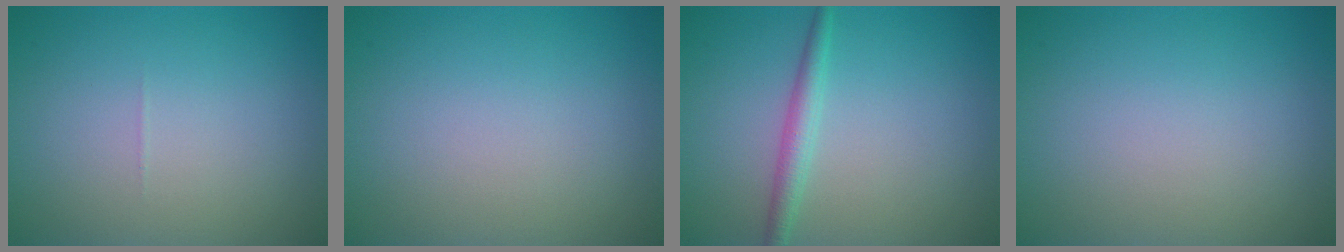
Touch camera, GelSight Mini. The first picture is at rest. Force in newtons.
{"total": 0.0}
{"total": 2.0, "press": 2.0, "slide": 0.1}
{"total": 0.0}